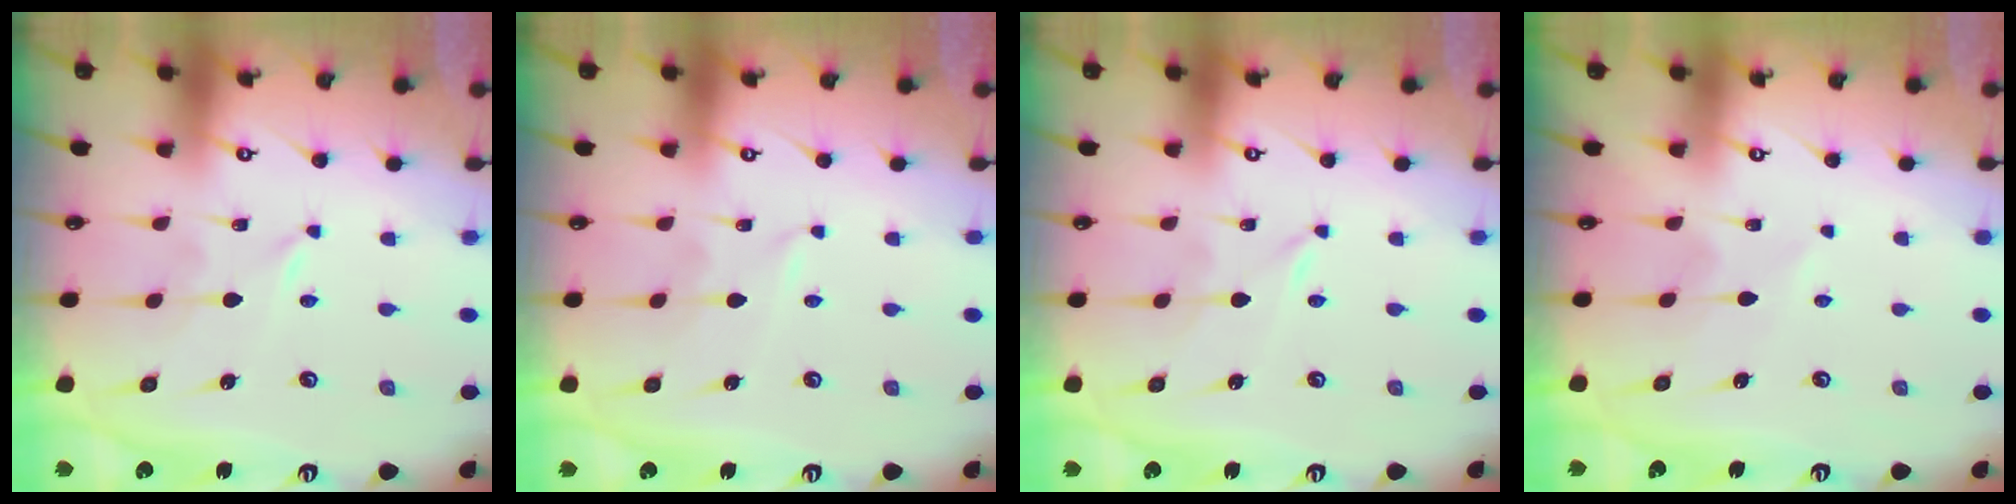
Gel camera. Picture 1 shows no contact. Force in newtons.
{"total": 1.0, "press": 1.0, "slide": 0.0}
{"total": 0.0}
{"total": 0.6, "press": 0.6, "slide": 0.2}